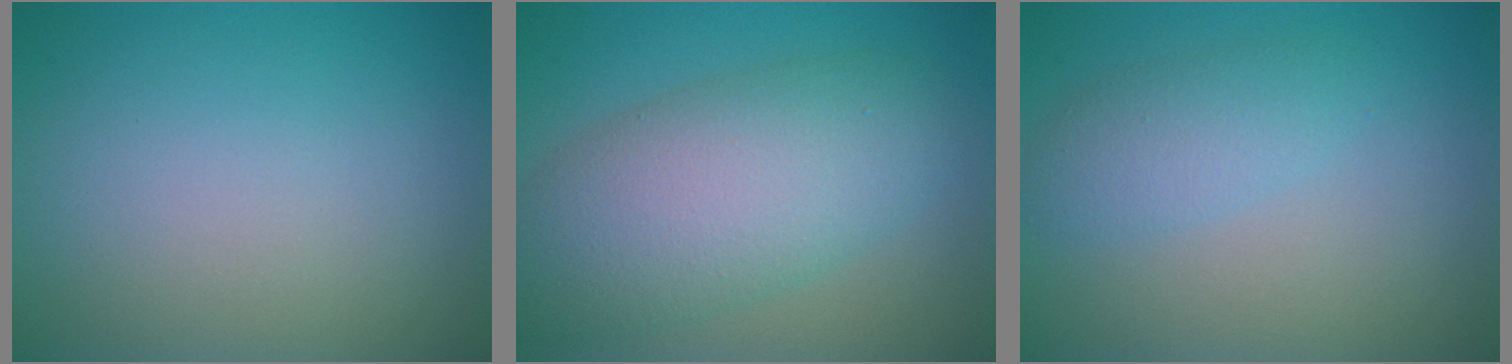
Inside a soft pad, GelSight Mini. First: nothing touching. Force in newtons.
{"total": 8.1, "press": 8.1, "slide": 0.3}
{"total": 2.4, "press": 2.4, "slide": 0.1}